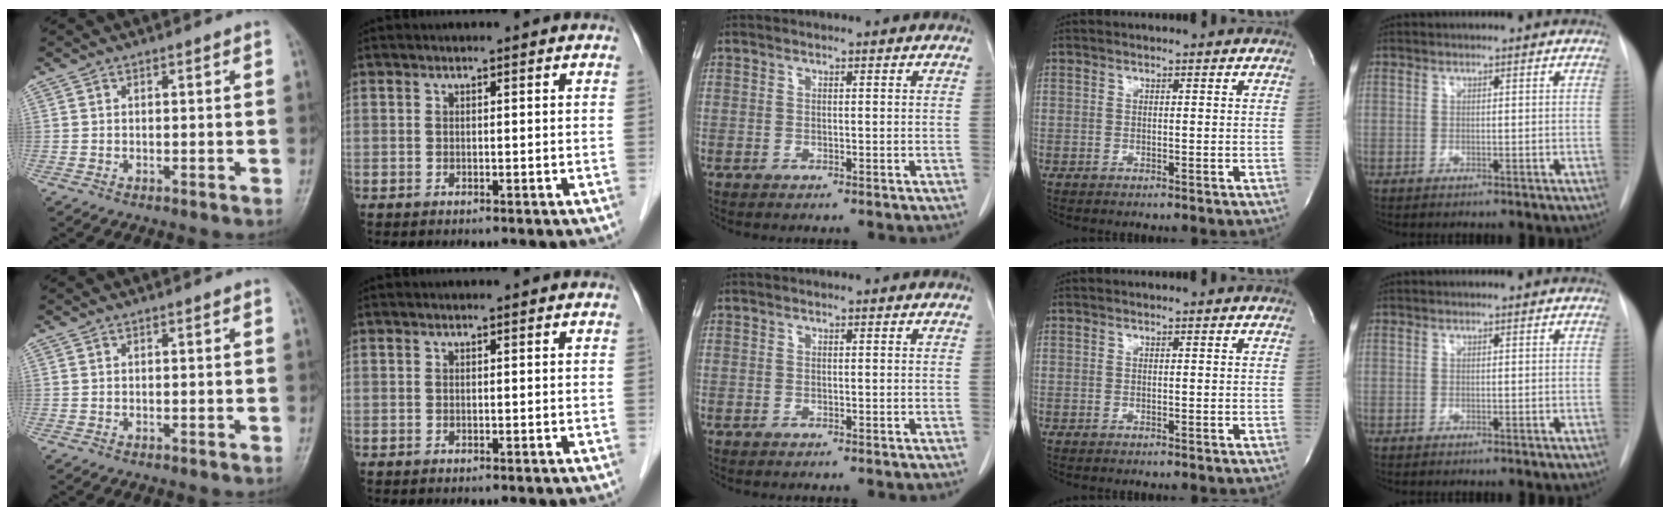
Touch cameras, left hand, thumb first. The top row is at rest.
{}